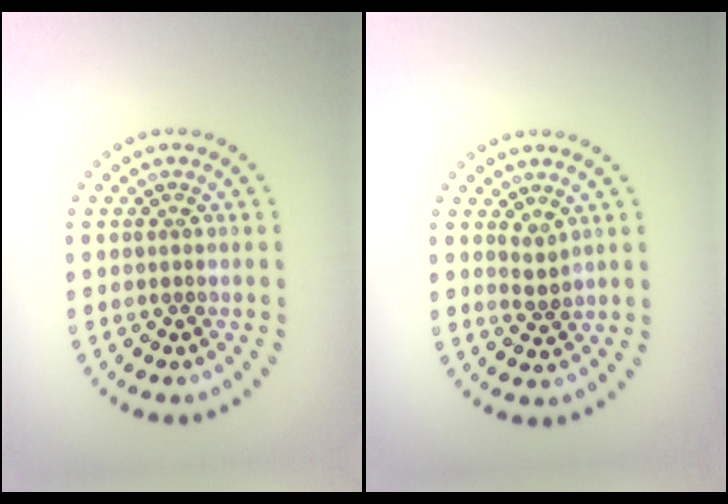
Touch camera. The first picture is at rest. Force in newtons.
{"total": 1.3, "press": 0.9, "slide": 0.9}